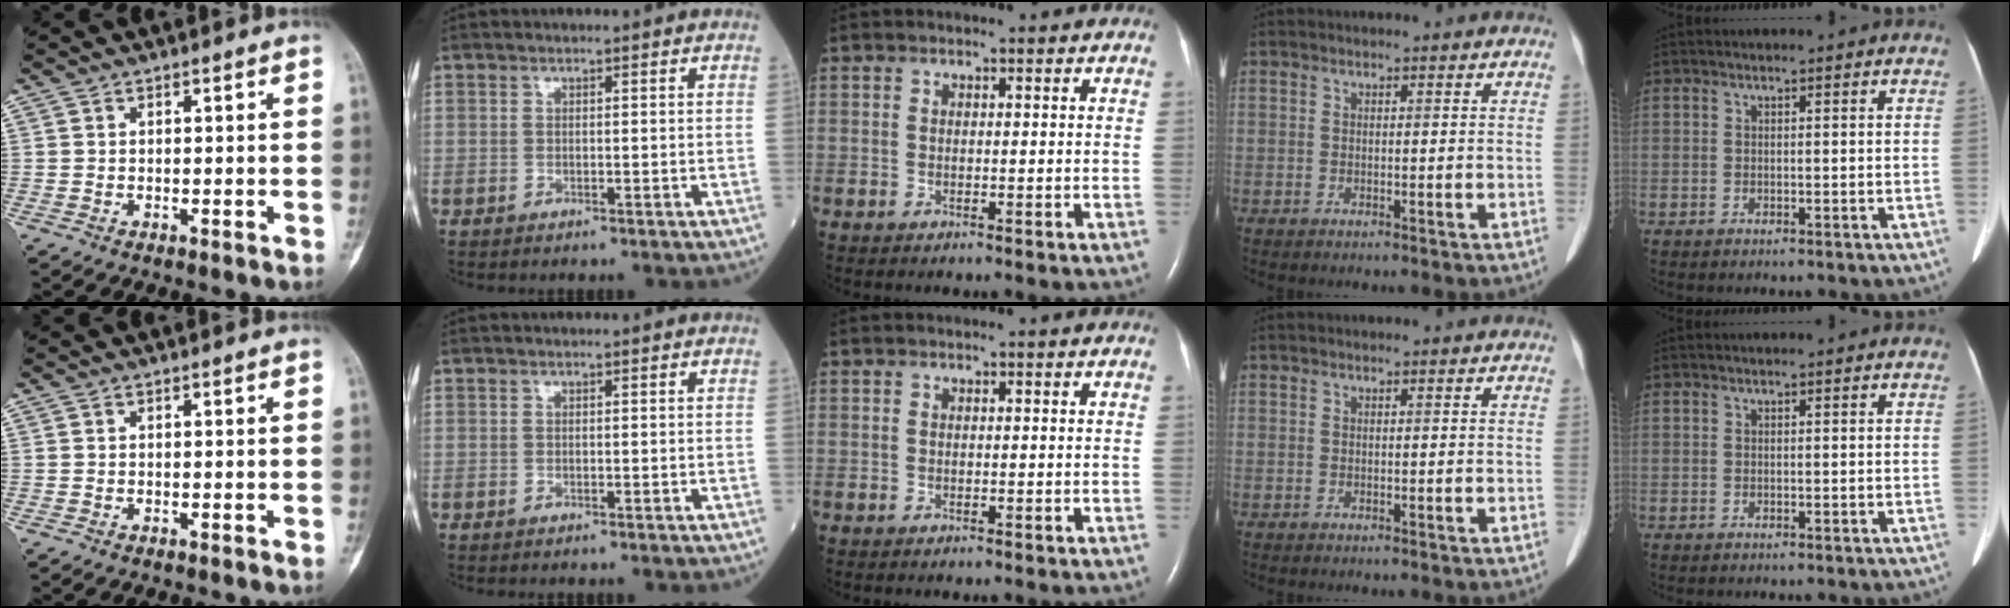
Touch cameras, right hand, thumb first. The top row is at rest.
{}